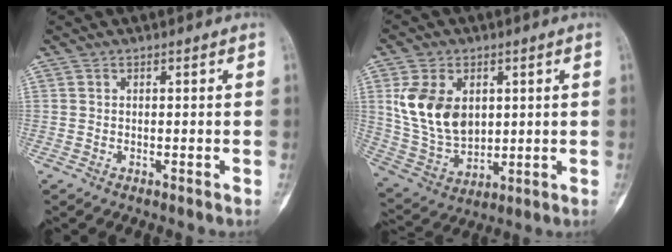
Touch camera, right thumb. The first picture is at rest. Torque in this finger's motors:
{"motor_torque": [-0.80, 1.46, 1.15, 0.38, 0.35]}